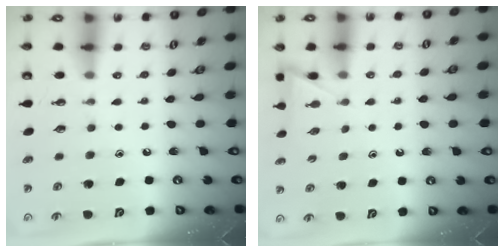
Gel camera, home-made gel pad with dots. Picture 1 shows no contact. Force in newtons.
{"total": 4.5, "press": 4.5, "slide": 0.2}